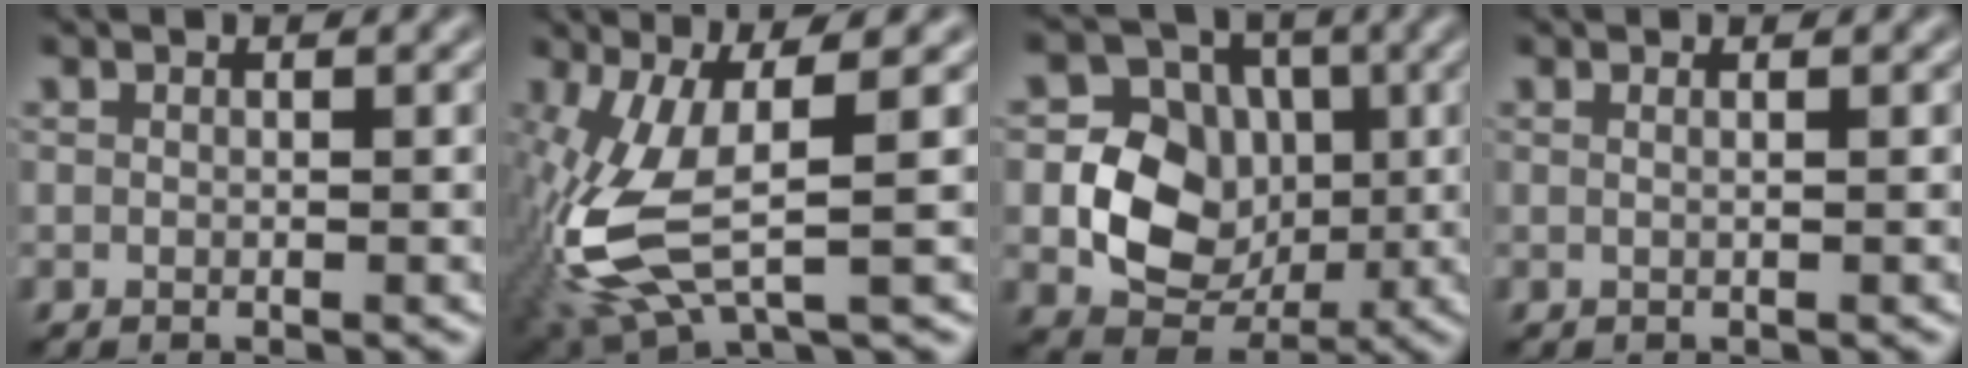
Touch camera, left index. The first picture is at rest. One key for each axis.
{"total": 9.3, "fx": -1.4, "fy": 3.3, "fz": 8.6, "tx": -0.212, "ty": -0.009, "tz": -0.027}
{"total": 7.1, "fx": -0.7, "fy": 6.0, "fz": 3.8, "tx": -0.061, "ty": 0.000, "tz": -0.020}
{"total": 1.0, "fx": 0.4, "fy": 0.5, "fz": 0.8, "tx": -0.004, "ty": -0.007, "tz": -0.008}